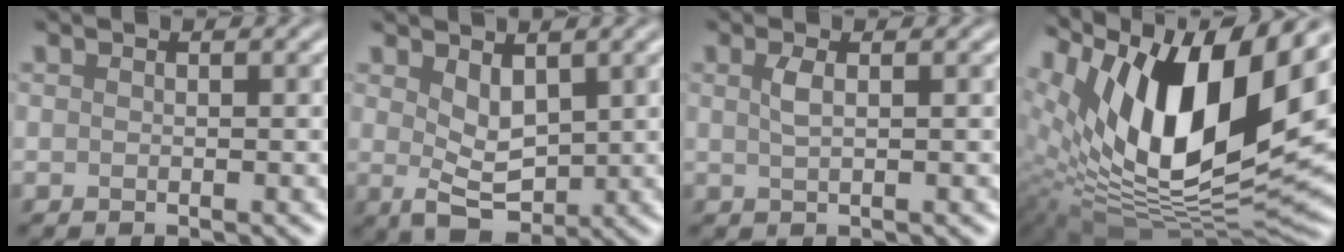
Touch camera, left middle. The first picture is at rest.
{"total": 3.1, "force": [0.9, 1.6, 2.5], "torque": [-0.051, -0.006, 0.020]}
{"total": 1.5, "force": [0.5, 0.5, 1.3], "torque": [-0.027, 0.003, 0.009]}
{"total": 15.9, "force": [6.4, 6.7, 13.0], "torque": [-0.229, 0.002, 0.104]}